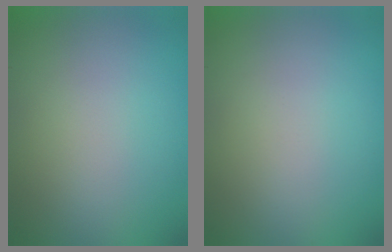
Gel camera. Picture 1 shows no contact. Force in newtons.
{"total": 0.0}